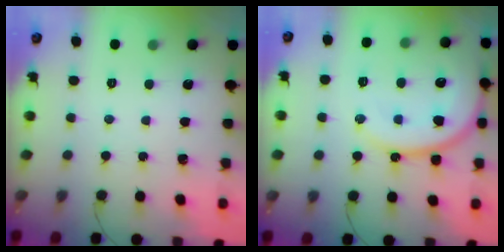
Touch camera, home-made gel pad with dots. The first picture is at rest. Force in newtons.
{"total": 16.6, "press": 16.5, "slide": 2.0}